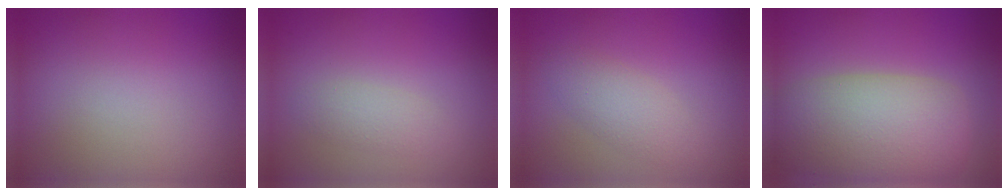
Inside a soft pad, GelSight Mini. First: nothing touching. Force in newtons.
{"total": 1.5, "press": 1.5, "slide": 0.1}
{"total": 2.4, "press": 2.4, "slide": 0.1}
{"total": 8.8, "press": 8.8, "slide": 0.4}